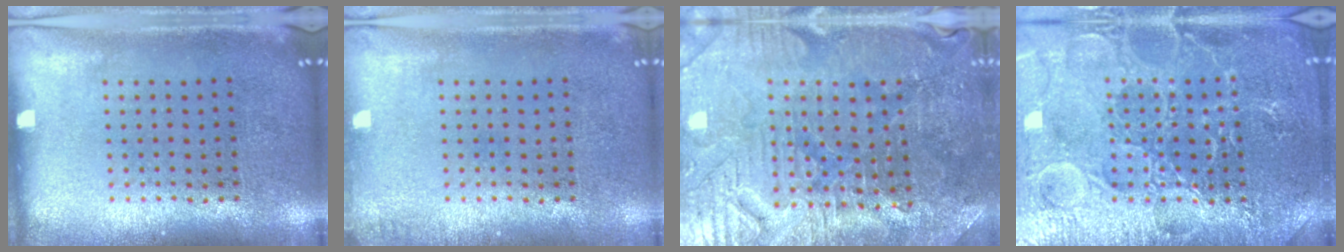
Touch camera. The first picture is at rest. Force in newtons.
{"total": 0.8, "press": 0.8, "slide": 0.0}
{"total": 3.5, "press": 3.5, "slide": 0.5}
{"total": 4.7, "press": 4.6, "slide": 0.6}